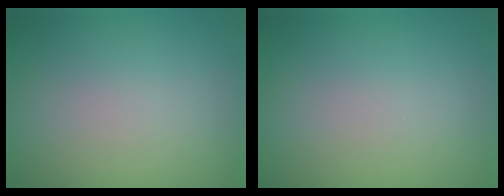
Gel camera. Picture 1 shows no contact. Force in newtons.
{"total": 0.0}